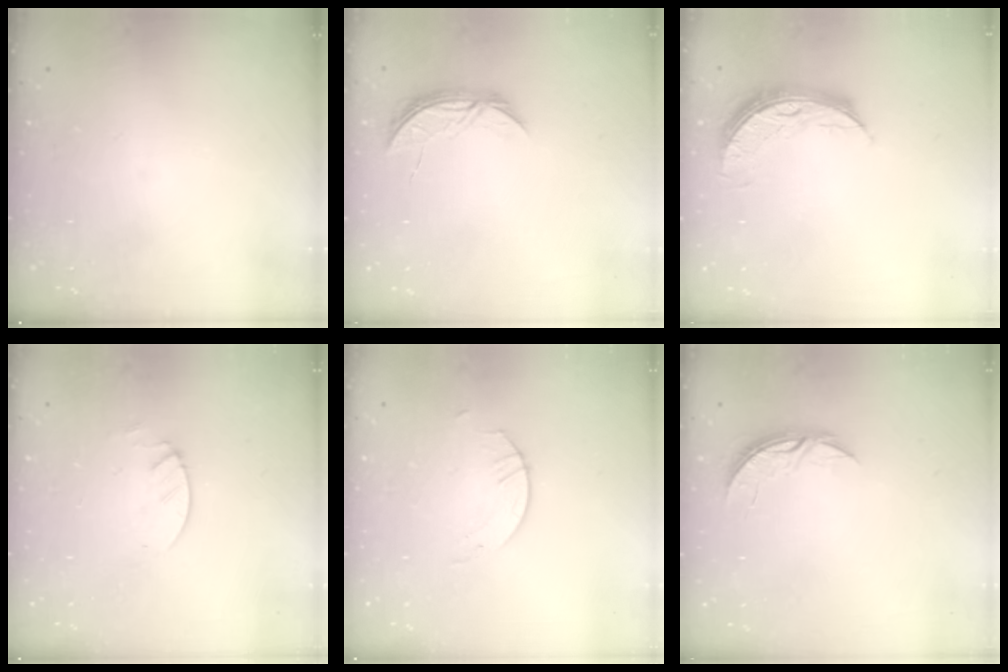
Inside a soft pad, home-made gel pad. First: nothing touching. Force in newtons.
{"total": 5.4, "press": 5.4, "slide": 0.5}
{"total": 9.3, "press": 9.3, "slide": 0.0}
{"total": 2.1, "press": 2.1, "slide": 0.2}
{"total": 2.6, "press": 2.6, "slide": 0.2}
{"total": 4.3, "press": 4.3, "slide": 0.3}